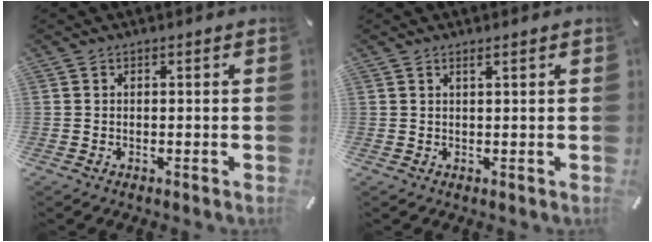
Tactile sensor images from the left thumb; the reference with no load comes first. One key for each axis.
{"total": 1.3, "fx": 0.7, "fy": 0.2, "fz": 1.0, "tx": -0.021, "ty": 0.000, "tz": 0.012}